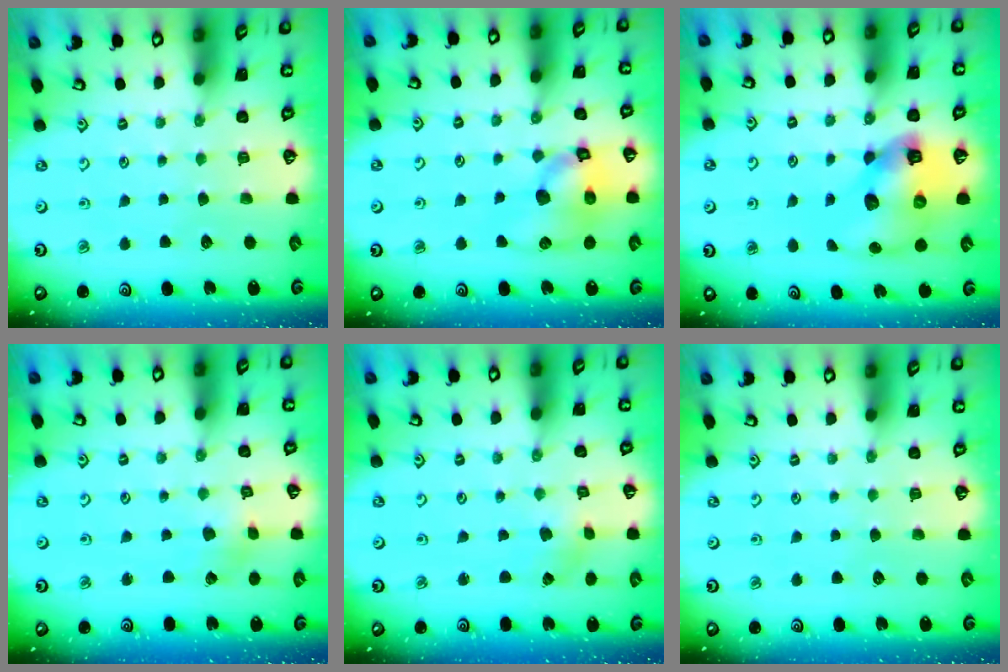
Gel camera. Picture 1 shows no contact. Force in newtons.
{"total": 14.3, "press": 14.1, "slide": 1.9}
{"total": 13.1, "press": 12.9, "slide": 2.0}
{"total": 2.2, "press": 2.2, "slide": 0.3}
{"total": 0.0}
{"total": 0.0}